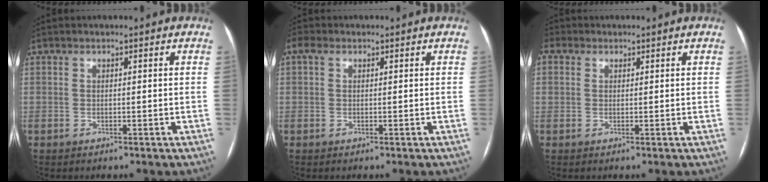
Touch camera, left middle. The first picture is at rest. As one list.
[{"total": 1.9, "force": [-1.0, -1.6, -0.4], "torque": [0.016, 0.002, -0.020]}, {"total": 0.7, "force": [-0.6, -0.1, -0.3], "torque": [0.017, -0.002, -0.011]}]